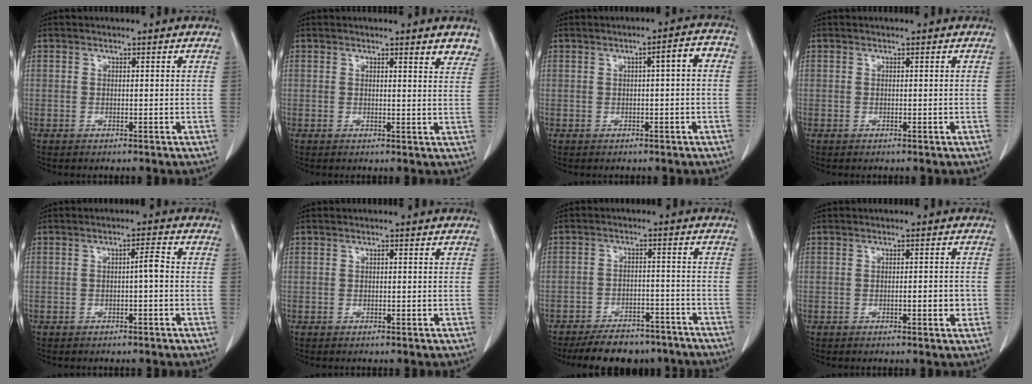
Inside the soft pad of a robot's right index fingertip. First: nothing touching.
{"total": 3.8, "force": [3.3, 0.6, 1.7], "torque": [-0.016, -0.016, 0.024]}
{"total": 3.7, "force": [0.2, 0.5, 3.7], "torque": [-0.046, 0.015, 0.000]}
{"total": 0.0}
{"total": 2.2, "force": [-0.4, 0.1, 2.1], "torque": [-0.034, 0.004, -0.008]}
{"total": 0.0}
{"total": 12.3, "force": [-10.8, 4.7, 3.6], "torque": [-0.039, 0.005, -0.140]}
{"total": 2.5, "force": [-0.7, 0.7, 2.3], "torque": [-0.036, 0.001, -0.007]}